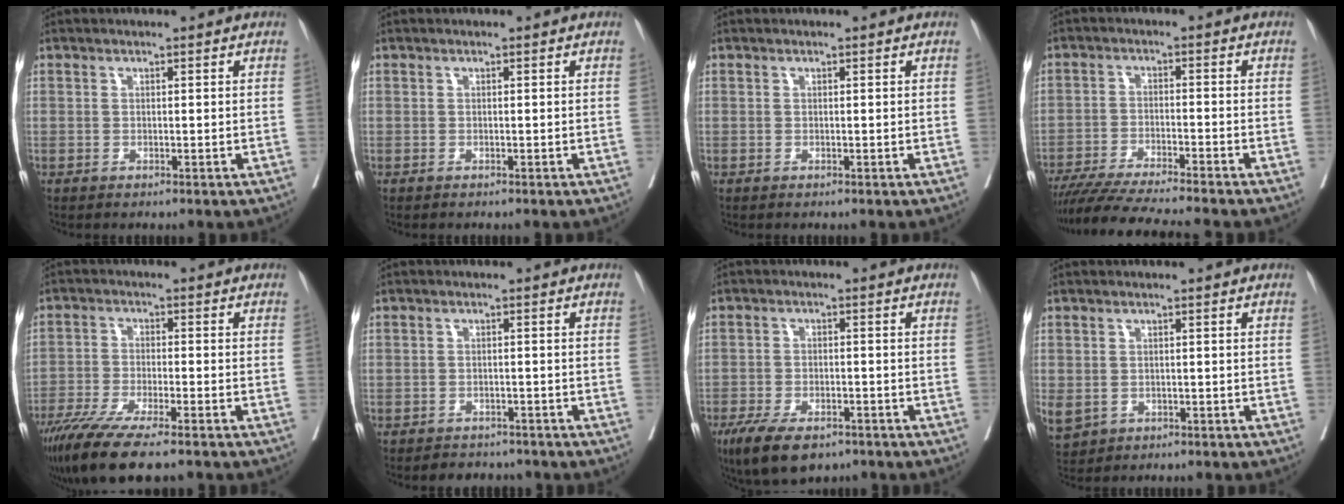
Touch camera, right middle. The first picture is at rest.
{"total": 1.0, "force": [-0.8, -0.3, 0.5], "torque": [-0.004, 0.002, -0.009]}
{"total": 0.0}
{"total": 13.6, "force": [-12.0, -1.3, 6.2], "torque": [-0.082, -0.030, -0.197]}
{"total": 12.0, "force": [-9.0, 0.8, 7.9], "torque": [-0.133, -0.032, -0.151]}
{"total": 4.3, "force": [-3.9, 1.7, 0.4], "torque": [0.000, 0.001, -0.051]}
{"total": 9.4, "force": [-6.5, 3.5, 5.8], "torque": [-0.099, -0.014, -0.107]}
{"total": 5.6, "force": [-1.8, 4.6, 2.8], "torque": [-0.079, -0.005, -0.020]}